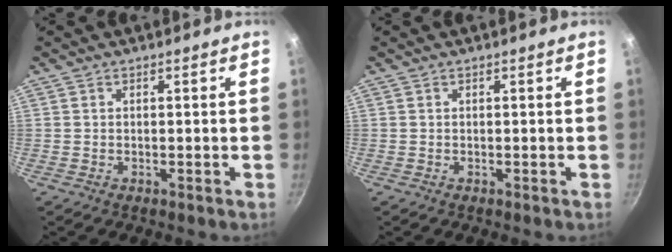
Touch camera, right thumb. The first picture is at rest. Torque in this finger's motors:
{"motor_torque": [-0.30, 0.16, 0.02, -0.02, 0.00]}